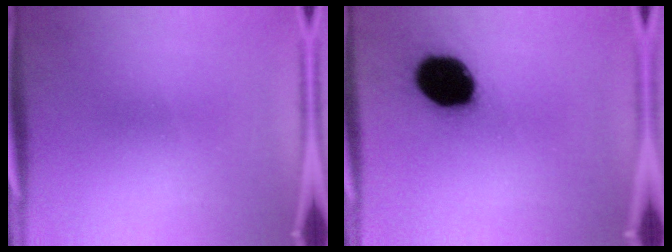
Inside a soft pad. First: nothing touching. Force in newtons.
{"total": 19.9}